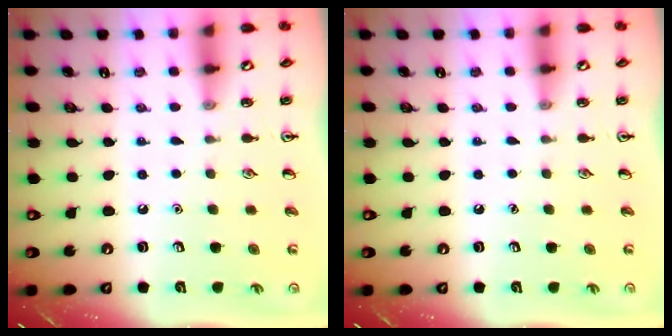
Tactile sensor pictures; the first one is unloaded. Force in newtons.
{"total": 0.0}